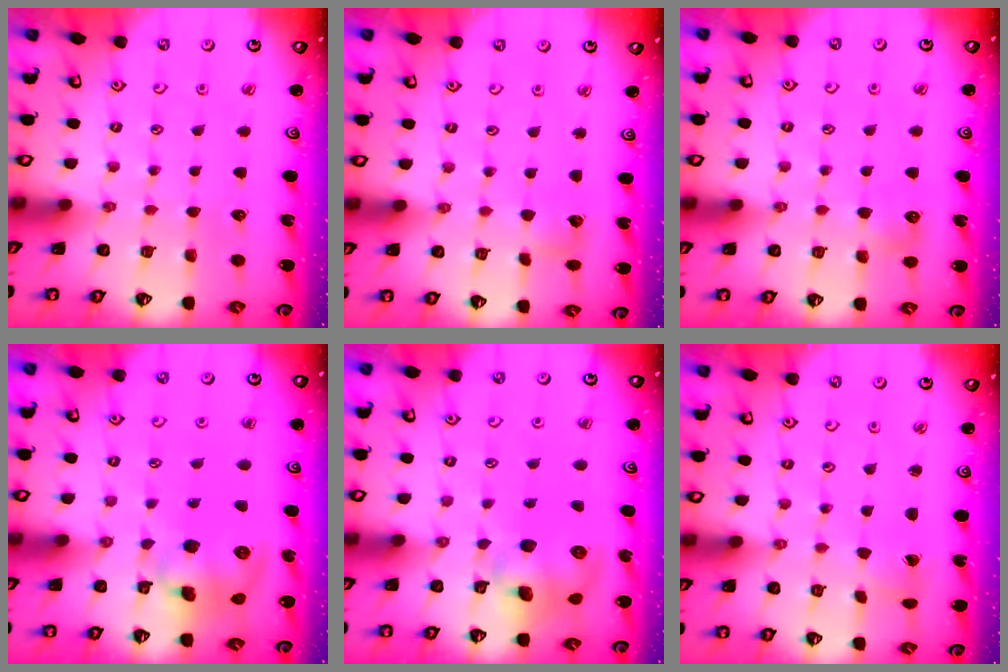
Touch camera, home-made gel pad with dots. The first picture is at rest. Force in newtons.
{"total": 3.3, "press": 3.3, "slide": 0.3}
{"total": 5.3, "press": 5.2, "slide": 0.8}
{"total": 11.2, "press": 11.0, "slide": 1.9}
{"total": 10.3, "press": 10.1, "slide": 1.9}
{"total": 2.5, "press": 2.5, "slide": 0.1}